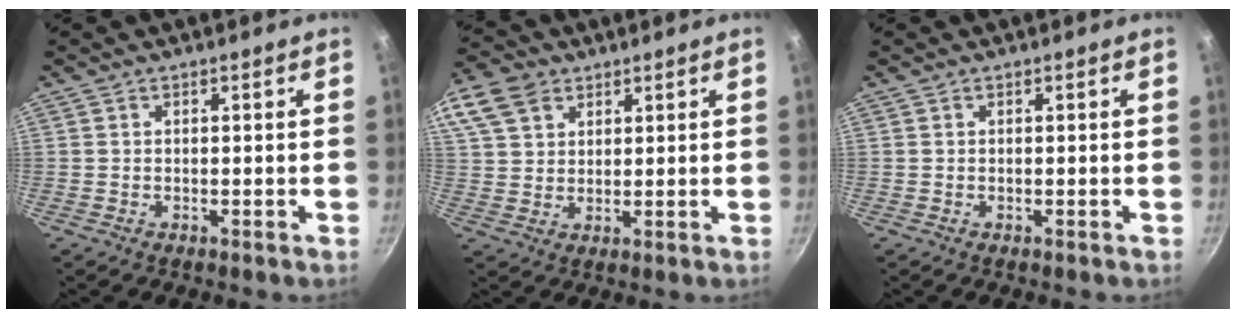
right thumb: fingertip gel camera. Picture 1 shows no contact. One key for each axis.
{"total": 12.7, "fx": 6.6, "fy": 9.0, "fz": 6.1, "tx": -0.128, "ty": 0.011, "tz": 0.125}
{"total": 0.0}